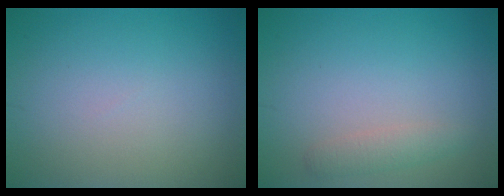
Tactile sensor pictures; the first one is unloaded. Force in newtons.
{"total": 1.5, "press": 1.5, "slide": 0.0}